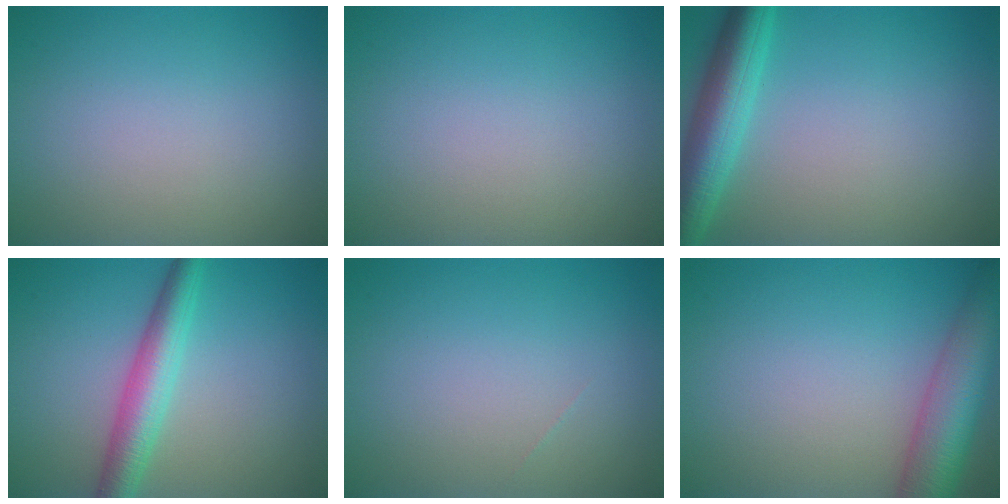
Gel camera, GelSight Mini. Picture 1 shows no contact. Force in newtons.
{"total": 0.0}
{"total": 5.7, "press": 5.6, "slide": 0.2}
{"total": 4.4, "press": 4.4, "slide": 0.1}
{"total": 0.0}
{"total": 7.3, "press": 7.3, "slide": 0.4}